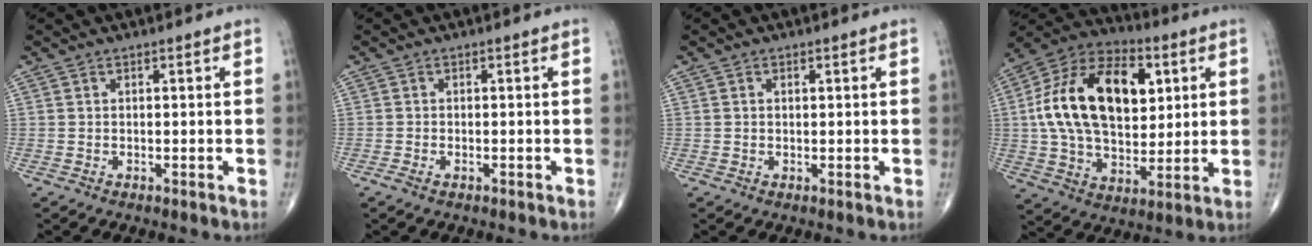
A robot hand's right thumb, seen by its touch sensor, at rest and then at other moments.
{"total": 1.3, "force": [-0.9, 0.5, 0.8], "torque": [-0.024, 0.002, -0.016]}
{"total": 0.7, "force": [0.0, 0.6, 0.3], "torque": [-0.002, 0.000, -0.002]}
{"total": 23.8, "force": [4.7, 14.3, 18.4], "torque": [-0.307, 0.003, 0.075]}